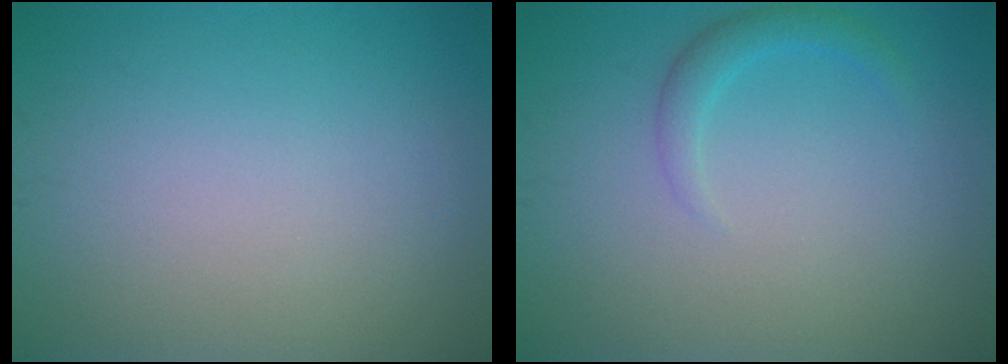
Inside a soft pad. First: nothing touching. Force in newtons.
{"total": 1.6, "press": 1.6, "slide": 0.1}